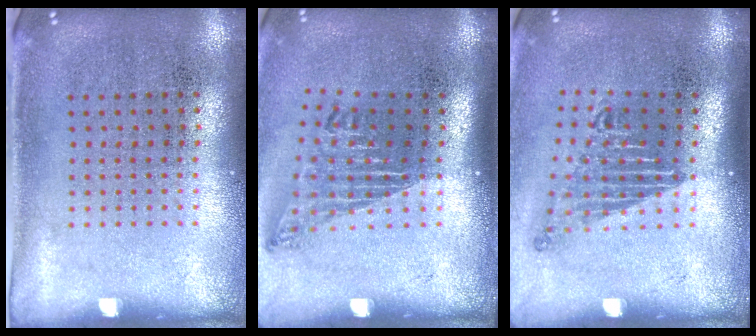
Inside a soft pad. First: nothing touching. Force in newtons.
{"total": 1.7, "press": 1.1, "slide": 1.3}
{"total": 1.6, "press": 1.1, "slide": 1.2}